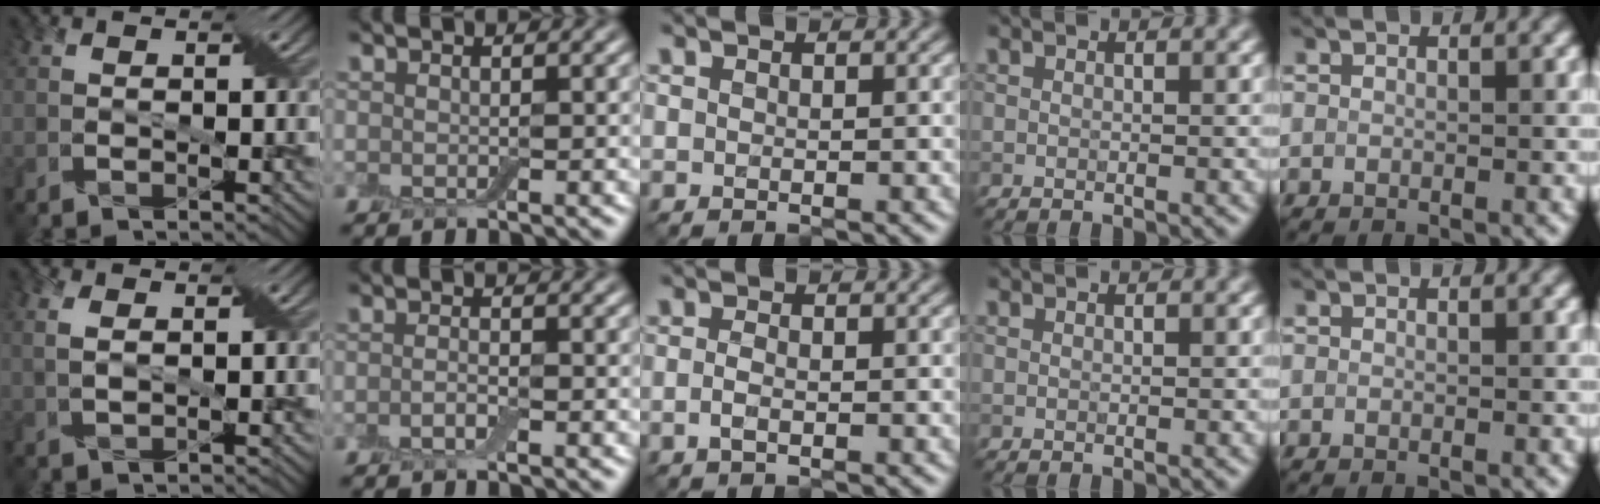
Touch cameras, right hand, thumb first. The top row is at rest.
{"thumb": {"total": 2.4, "force": [0.9, 0.9, 2.0], "torque": [-0.052, 0.004, 0.021]}, "index": {"total": 1.1, "force": [-0.6, 0.3, 0.9], "torque": [-0.020, -0.001, -0.012]}, "middle": {"total": 1.3, "force": [-0.4, 0.5, 1.1], "torque": [-0.026, -0.003, -0.011]}}